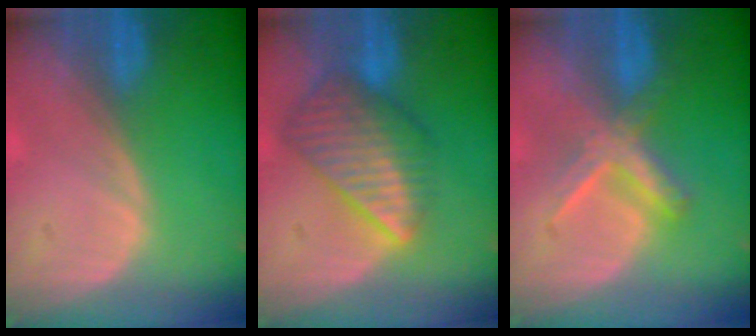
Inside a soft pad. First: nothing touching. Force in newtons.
{"total": 8.4, "press": 7.5, "slide": 3.8}
{"total": 5.5, "press": 5.4, "slide": 1.1}